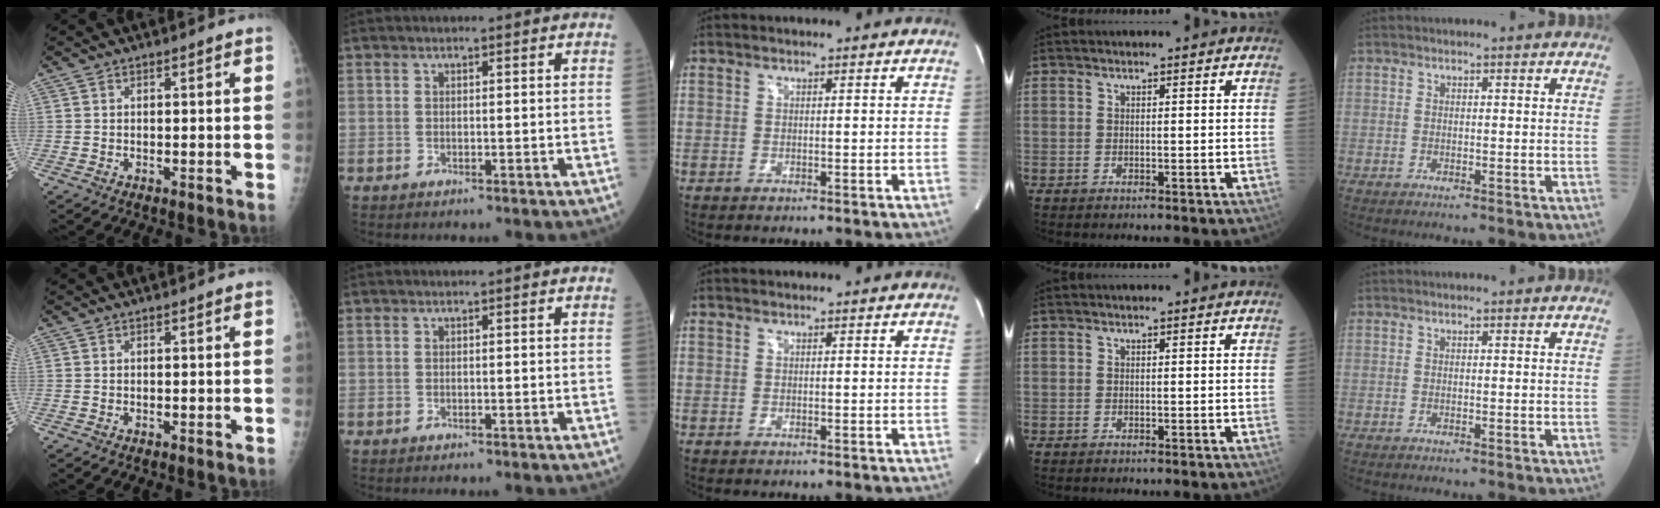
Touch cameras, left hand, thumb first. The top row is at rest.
{}